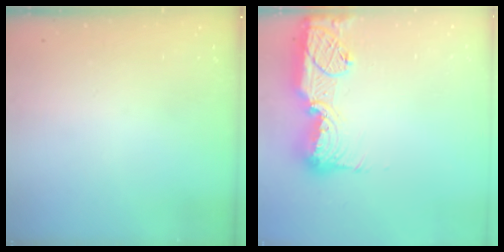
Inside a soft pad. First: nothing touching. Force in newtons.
{"total": 17.3, "press": 17.2, "slide": 1.5}